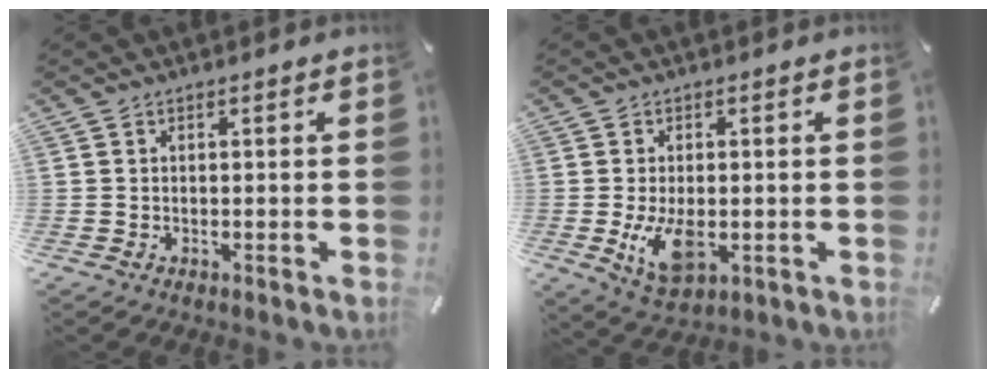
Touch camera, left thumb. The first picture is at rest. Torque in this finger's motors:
{"motor_torque": [-0.07, 0.55, 0.52, 0.34, 0.10]}